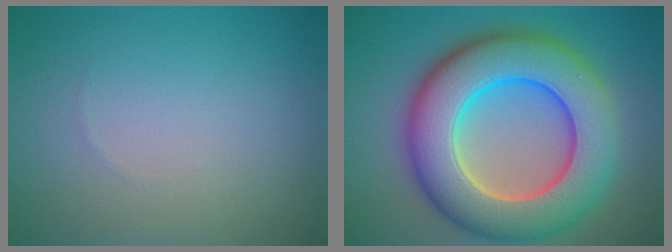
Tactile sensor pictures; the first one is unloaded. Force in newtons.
{"total": 12.7, "press": 12.7, "slide": 0.8}